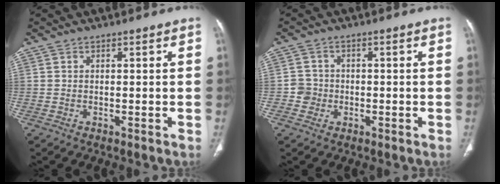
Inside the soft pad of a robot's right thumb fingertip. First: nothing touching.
{"total": 3.1, "force": [-0.8, 3.0, 0.4], "torque": [0.013, 0.010, -0.018]}